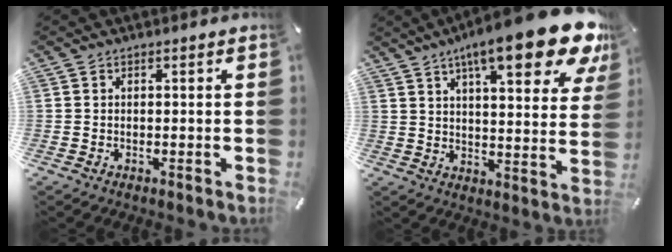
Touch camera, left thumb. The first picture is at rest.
{"total": 20.3, "force": [12.4, 5.4, 15.1], "torque": [-0.232, -0.064, 0.194]}